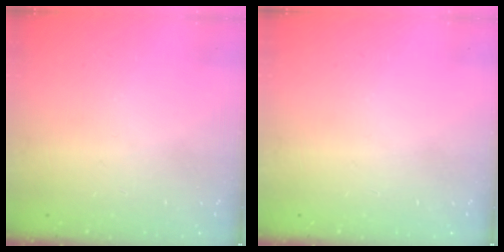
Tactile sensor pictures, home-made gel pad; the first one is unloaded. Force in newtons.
{"total": 0.0}